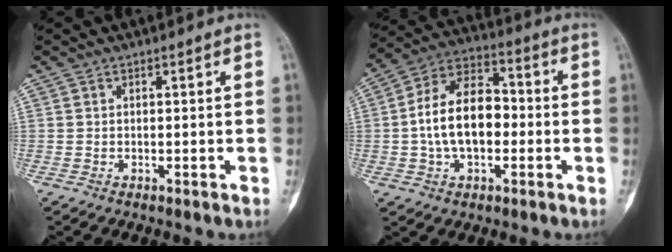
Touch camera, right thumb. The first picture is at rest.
{"total": 14.7, "force": [-1.0, 9.0, 11.5], "torque": [-0.192, 0.036, -0.023]}